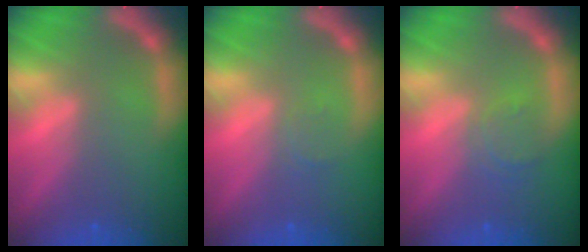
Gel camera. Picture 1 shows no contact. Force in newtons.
{"total": 1.0}
{"total": 2.4}